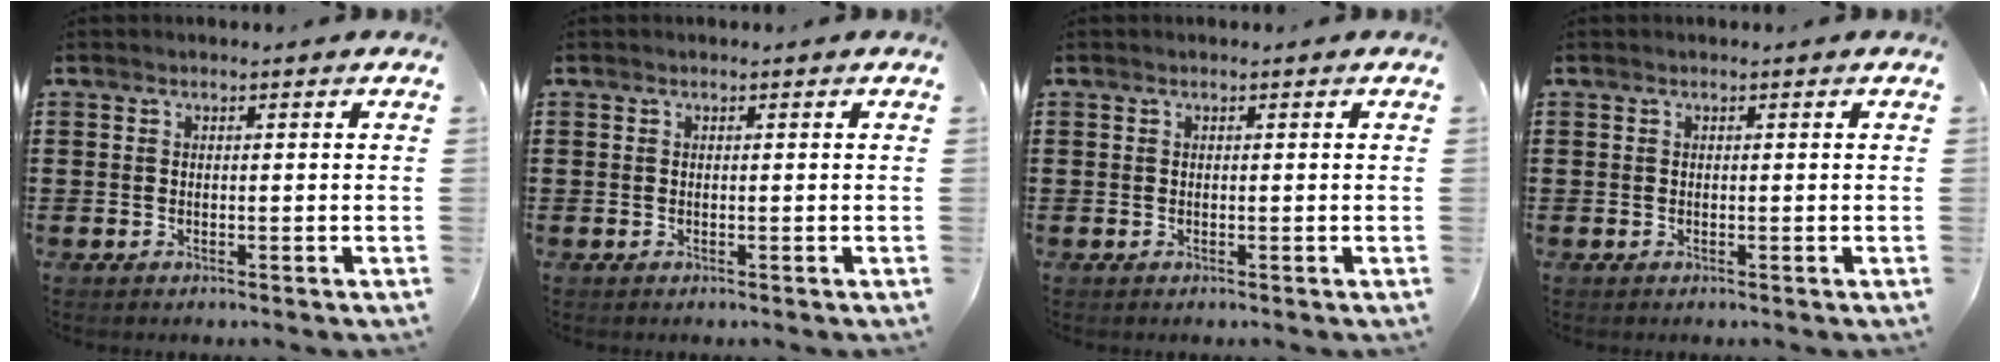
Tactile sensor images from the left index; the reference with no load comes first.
{"total": 0.0}
{"total": 0.0}
{"total": 0.0}